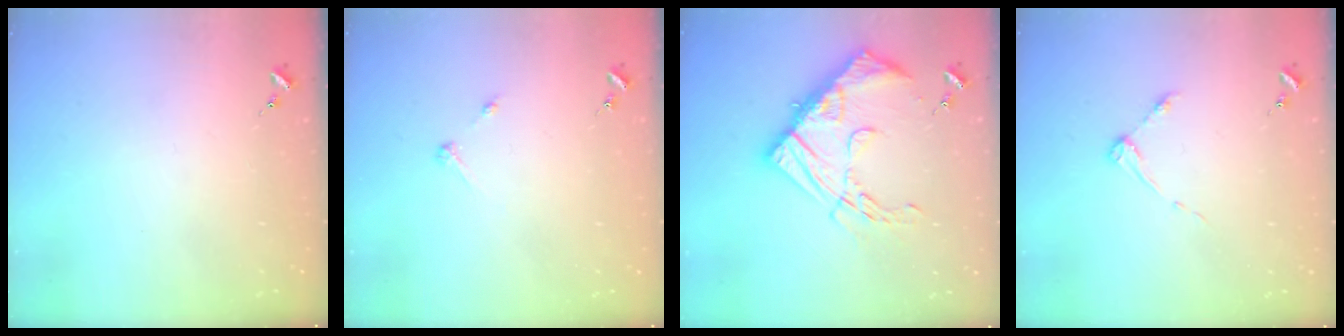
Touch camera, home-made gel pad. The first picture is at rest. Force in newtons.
{"total": 2.7, "press": 2.7, "slide": 0.3}
{"total": 18.8, "press": 18.7, "slide": 1.2}
{"total": 3.7, "press": 3.7, "slide": 0.4}